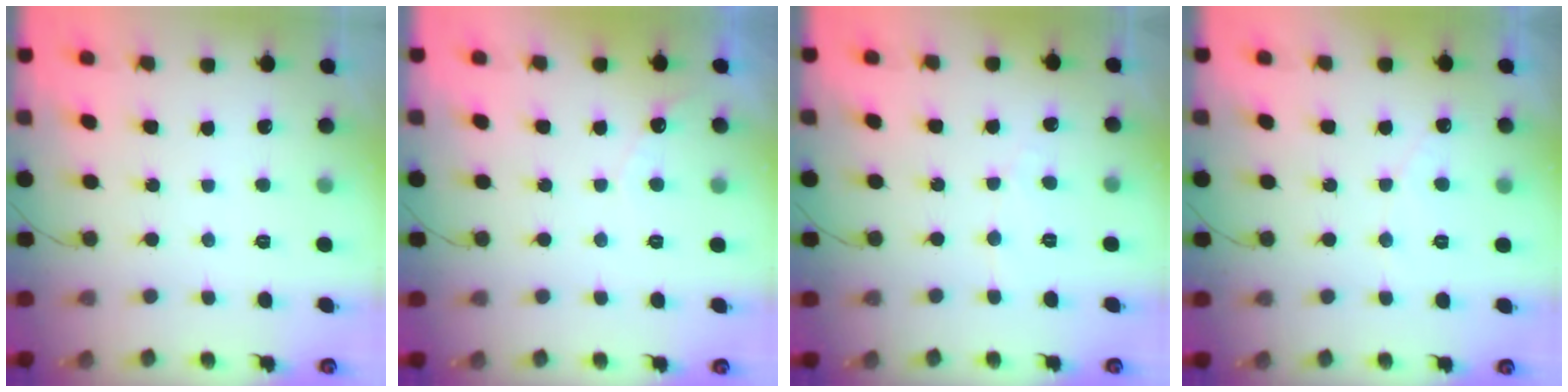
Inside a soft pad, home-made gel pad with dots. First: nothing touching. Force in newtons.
{"total": 3.8, "press": 3.8, "slide": 0.3}
{"total": 2.5, "press": 2.5, "slide": 0.2}
{"total": 2.8, "press": 2.8, "slide": 0.2}